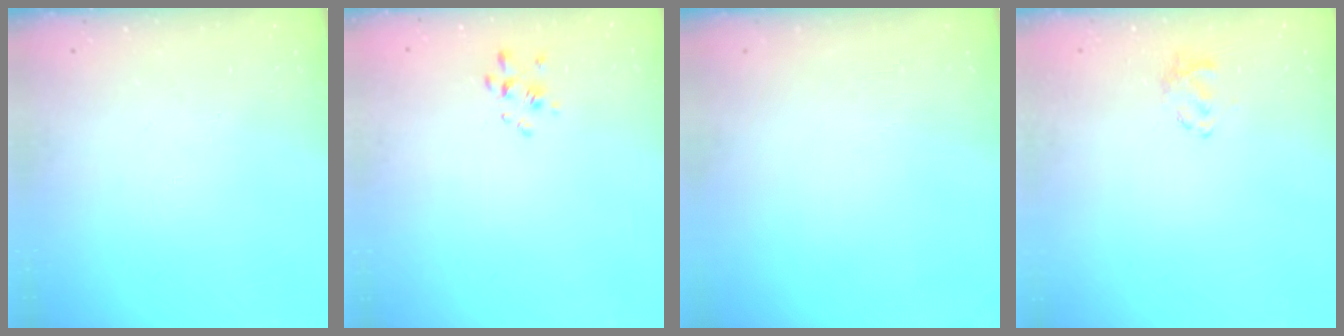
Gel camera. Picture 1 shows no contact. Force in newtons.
{"total": 2.3, "press": 2.1, "slide": 0.8}
{"total": 0.0}
{"total": 1.2, "press": 1.0, "slide": 0.6}